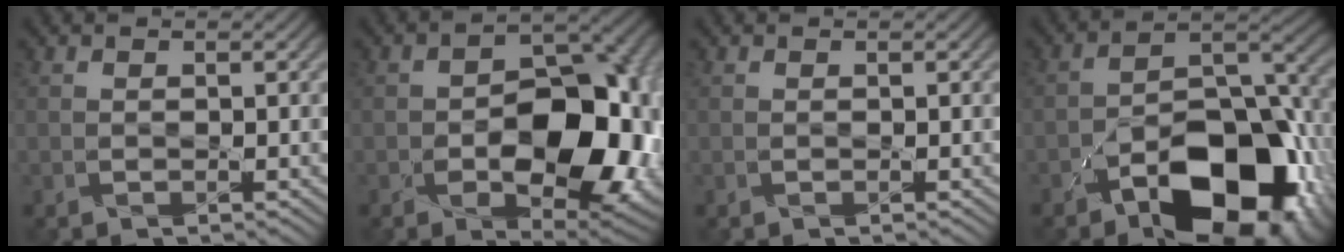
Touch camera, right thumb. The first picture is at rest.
{"total": 13.9, "force": [-3.0, 8.5, 10.7], "torque": [-0.133, -0.019, -0.037]}
{"total": 0.0}
{"total": 15.8, "force": [-8.7, 7.7, 10.7], "torque": [-0.154, -0.011, -0.148]}